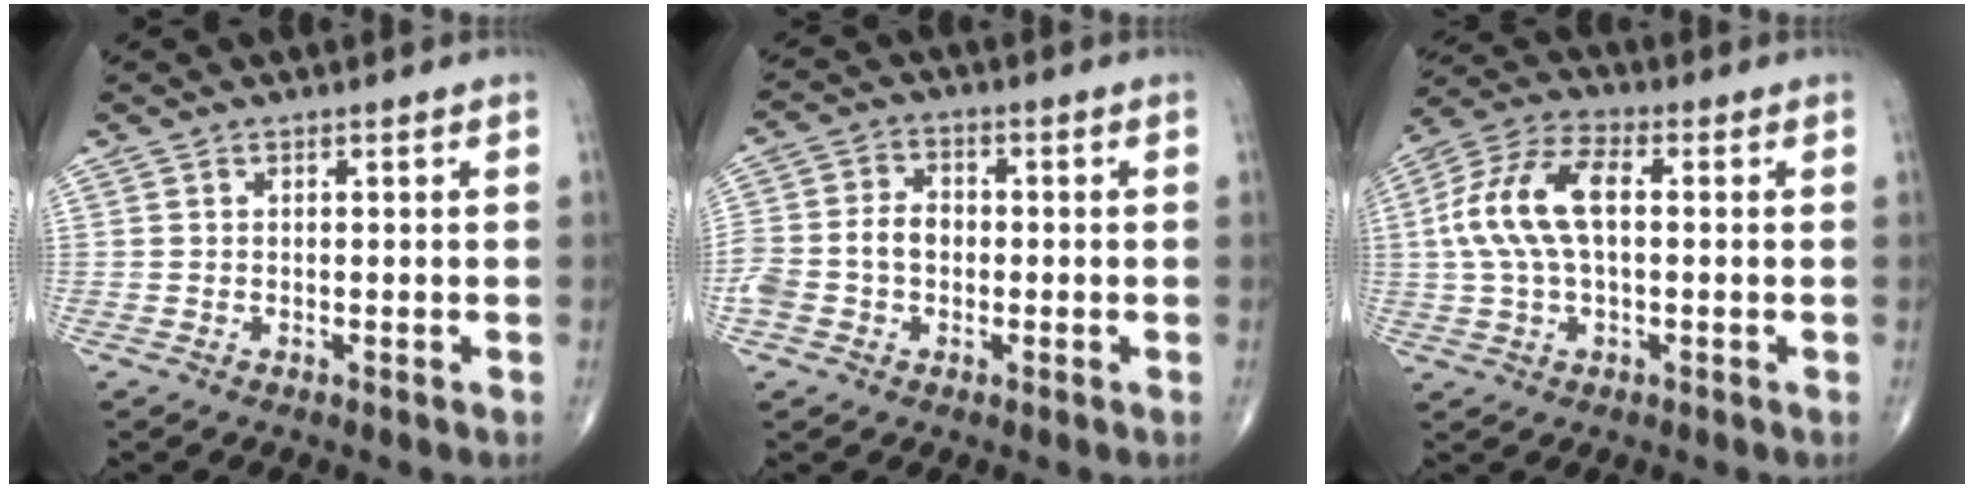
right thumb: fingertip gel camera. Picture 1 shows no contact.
{"total": 8.0, "force": [-1.2, 5.8, 5.3], "torque": [-0.105, 0.027, -0.026]}
{"total": 12.6, "force": [1.0, 6.4, 10.8], "torque": [-0.227, 0.031, 0.013]}